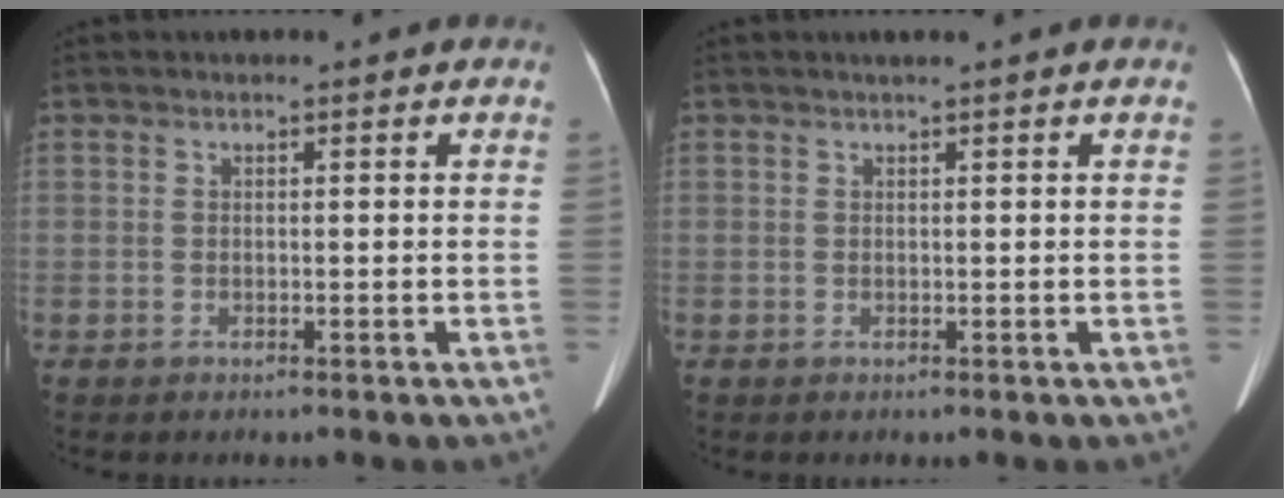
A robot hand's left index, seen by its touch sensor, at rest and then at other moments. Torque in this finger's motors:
{"motor_torque": [0.26, -0.36, -0.01, 0.00]}